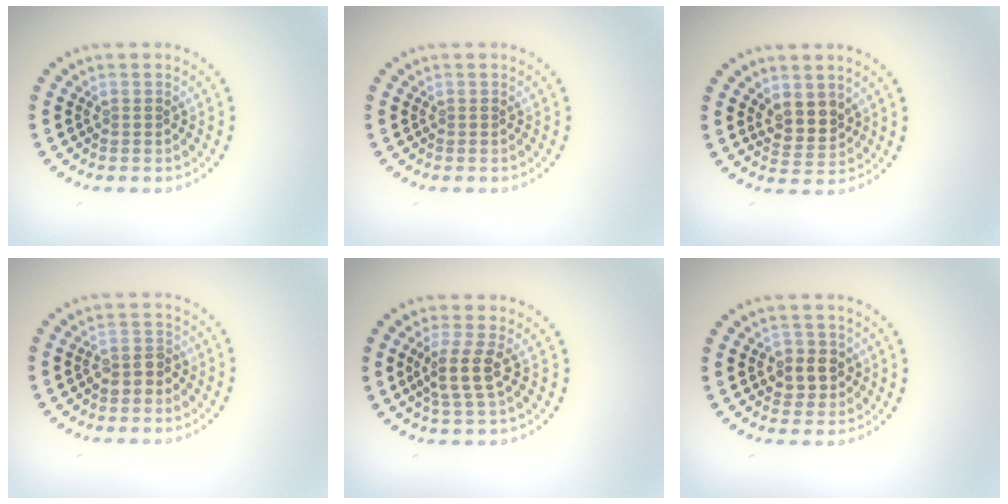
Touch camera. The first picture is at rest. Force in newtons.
{"total": 0.0}
{"total": 2.5, "press": 2.2, "slide": 1.1}
{"total": 1.7, "press": 1.5, "slide": 0.7}
{"total": 2.8, "press": 2.3, "slide": 1.6}
{"total": 2.5, "press": 2.3, "slide": 0.9}